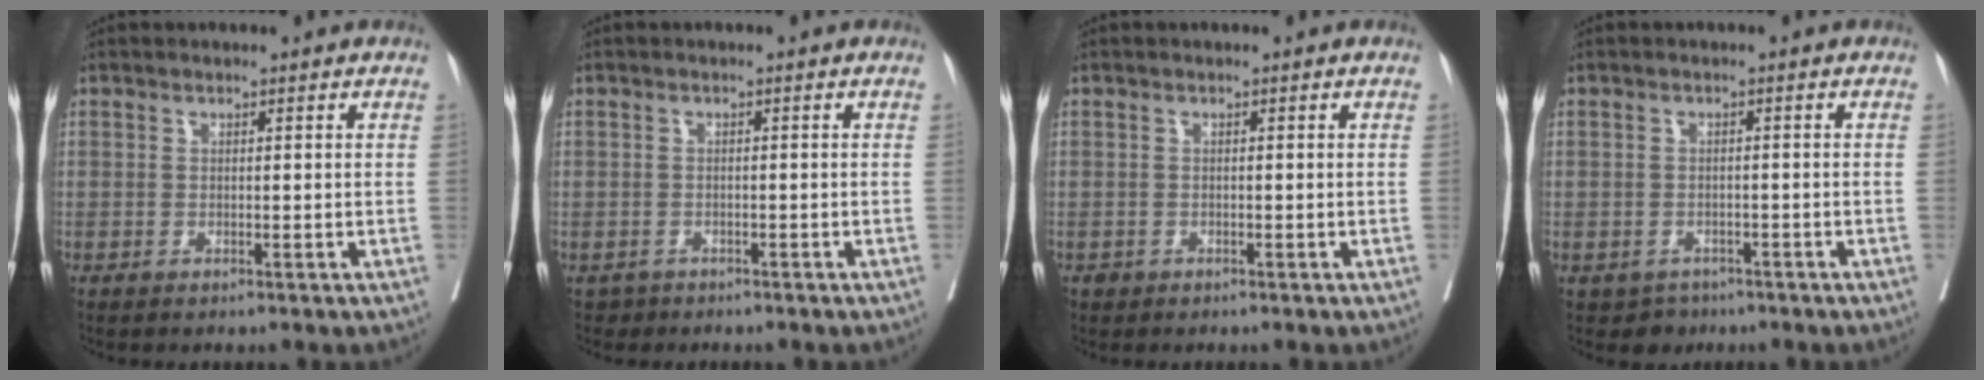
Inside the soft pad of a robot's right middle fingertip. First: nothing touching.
{"total": 1.7, "force": [-1.3, 1.1, -0.3], "torque": [-0.001, 0.005, -0.021]}
{"total": 0.6, "force": [-0.4, 0.5, 0.0], "torque": [-0.004, 0.003, -0.005]}
{"total": 2.9, "force": [-1.8, 2.3, 0.1], "torque": [-0.002, 0.008, -0.024]}